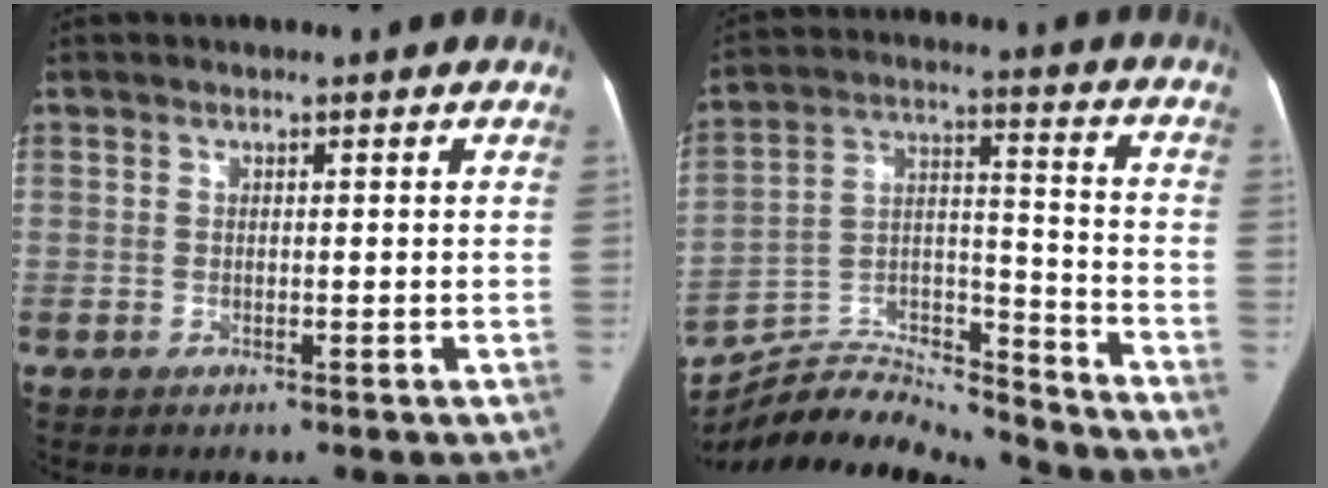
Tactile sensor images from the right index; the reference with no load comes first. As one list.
[{"total": 17.6, "force": [-17.4, 1.1, 2.4], "torque": [-0.039, 0.041, -0.286]}]